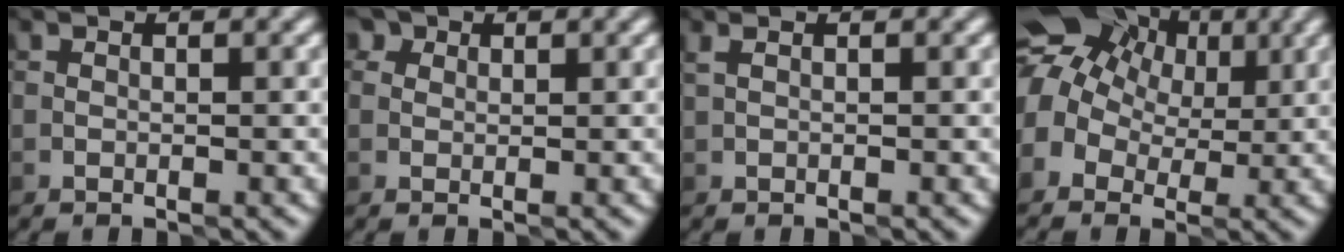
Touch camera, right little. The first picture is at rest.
{"total": 2.8, "force": [1.6, 1.9, 1.2], "torque": [-0.017, 0.012, 0.001]}
{"total": 0.6, "force": [0.2, 0.2, 0.5], "torque": [-0.012, 0.000, 0.005]}
{"total": 12.0, "force": [3.4, 9.3, 6.8], "torque": [-0.139, 0.044, 0.036]}